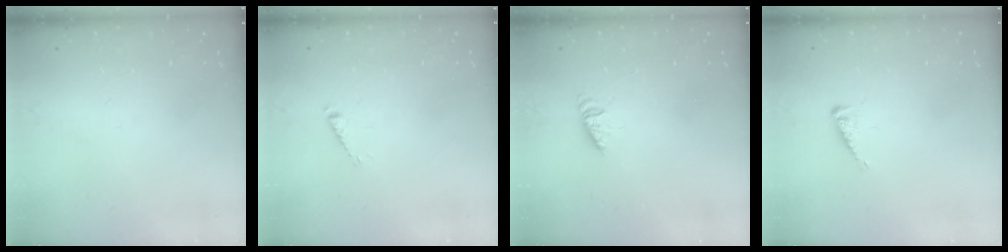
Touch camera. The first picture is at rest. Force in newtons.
{"total": 2.7, "press": 2.7, "slide": 0.2}
{"total": 1.3, "press": 1.3, "slide": 0.2}
{"total": 3.9, "press": 3.9, "slide": 0.5}